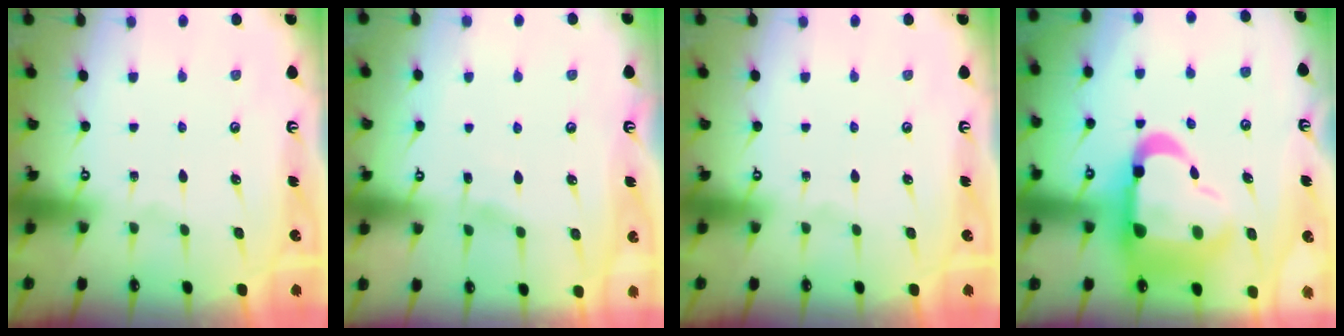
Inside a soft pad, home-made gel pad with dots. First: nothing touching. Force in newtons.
{"total": 2.5, "press": 2.5, "slide": 0.4}
{"total": 0.0}
{"total": 20.7, "press": 20.6, "slide": 2.4}